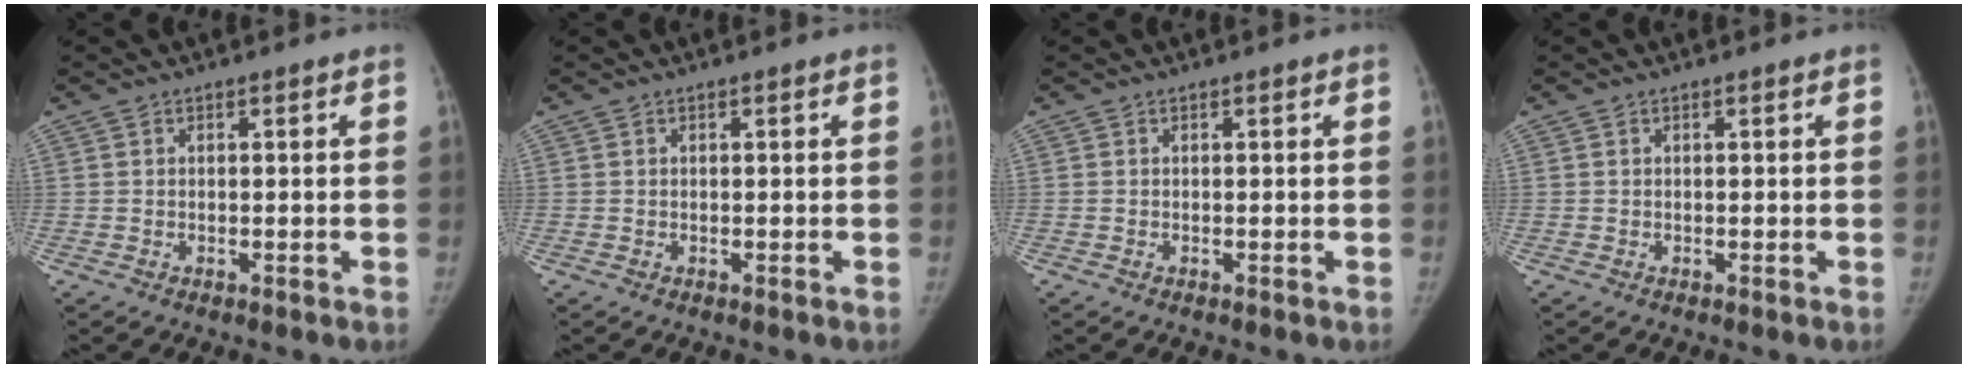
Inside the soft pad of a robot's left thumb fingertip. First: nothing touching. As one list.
[{"total": 0.0}, {"total": 0.0}, {"total": 0.0}]